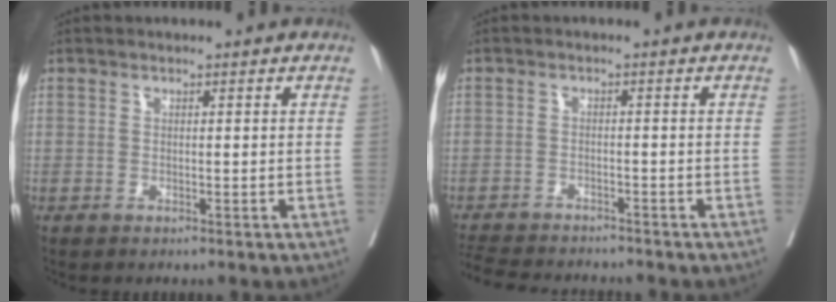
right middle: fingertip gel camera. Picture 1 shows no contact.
{"total": 10.0, "force": [-9.3, 1.8, 3.2], "torque": [-0.056, -0.007, -0.139]}